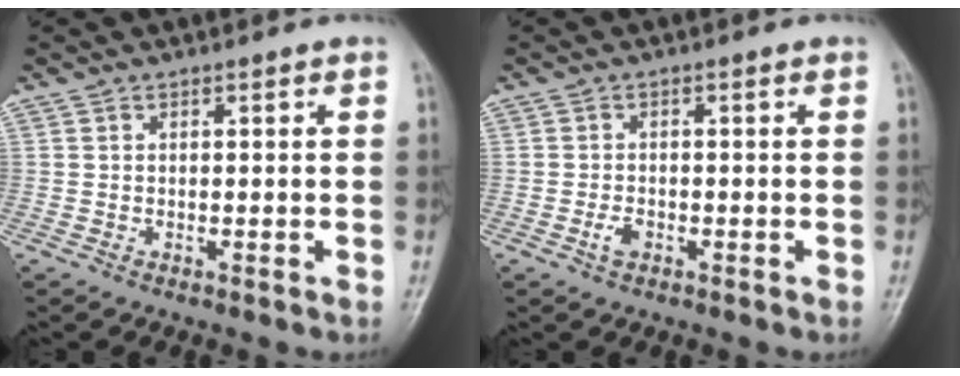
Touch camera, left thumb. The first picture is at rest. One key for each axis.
{"total": 2.0, "fx": -0.9, "fy": 1.2, "fz": 1.3, "tx": -0.026, "ty": 0.004, "tz": -0.018}